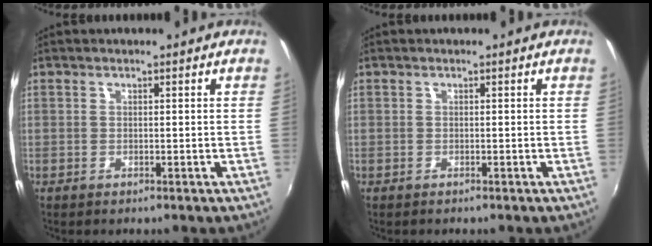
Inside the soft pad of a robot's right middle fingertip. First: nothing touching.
{"total": 0.0}